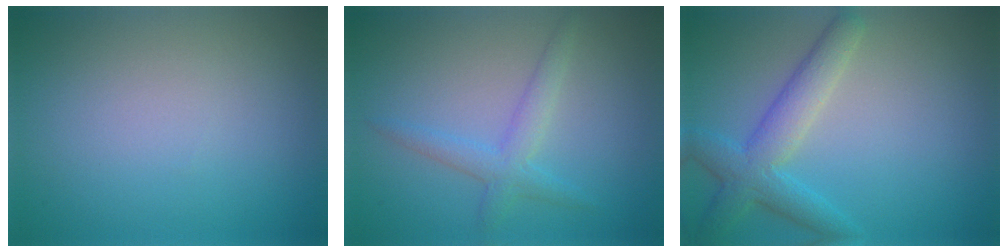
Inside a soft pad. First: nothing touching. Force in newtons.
{"total": 2.5, "press": 2.5, "slide": 0.1}
{"total": 4.3, "press": 4.3, "slide": 0.3}